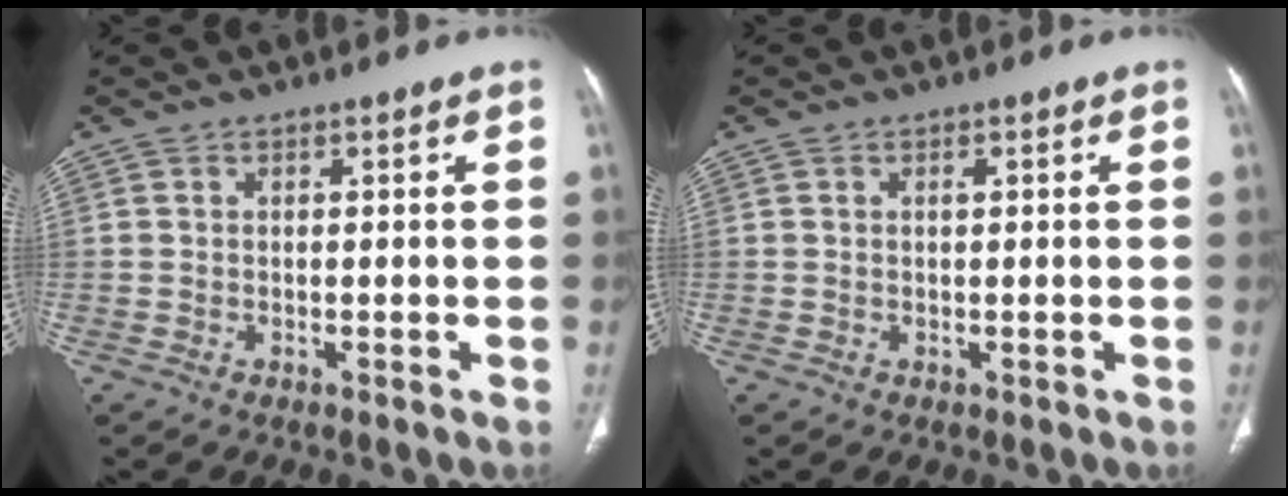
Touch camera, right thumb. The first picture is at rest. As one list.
[{"total": 0.7, "force": [0.3, 0.3, 0.6], "torque": [-0.005, 0.001, 0.004]}]